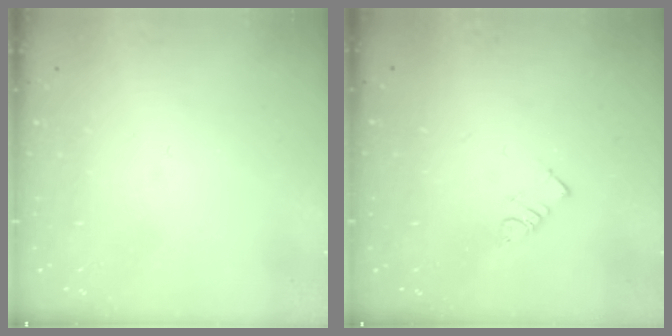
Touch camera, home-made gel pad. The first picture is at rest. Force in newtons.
{"total": 2.8, "press": 2.8, "slide": 0.2}